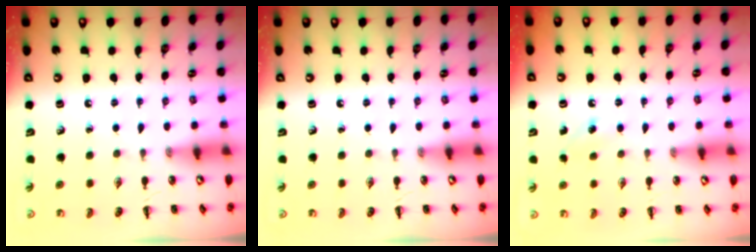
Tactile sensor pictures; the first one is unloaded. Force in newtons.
{"total": 0.0}
{"total": 4.7, "press": 4.5, "slide": 1.1}